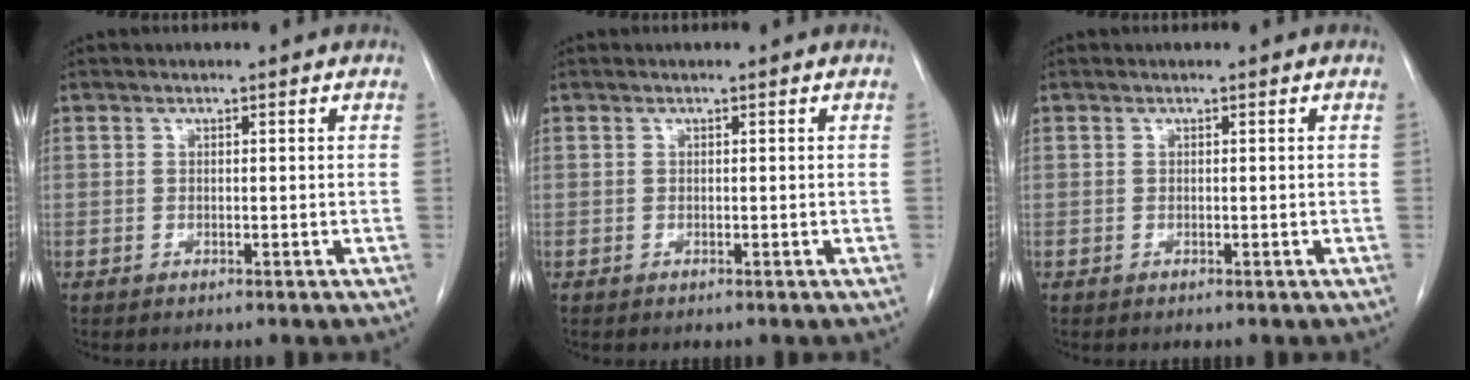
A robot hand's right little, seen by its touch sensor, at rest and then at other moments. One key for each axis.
{"total": 0.0}
{"total": 0.0}